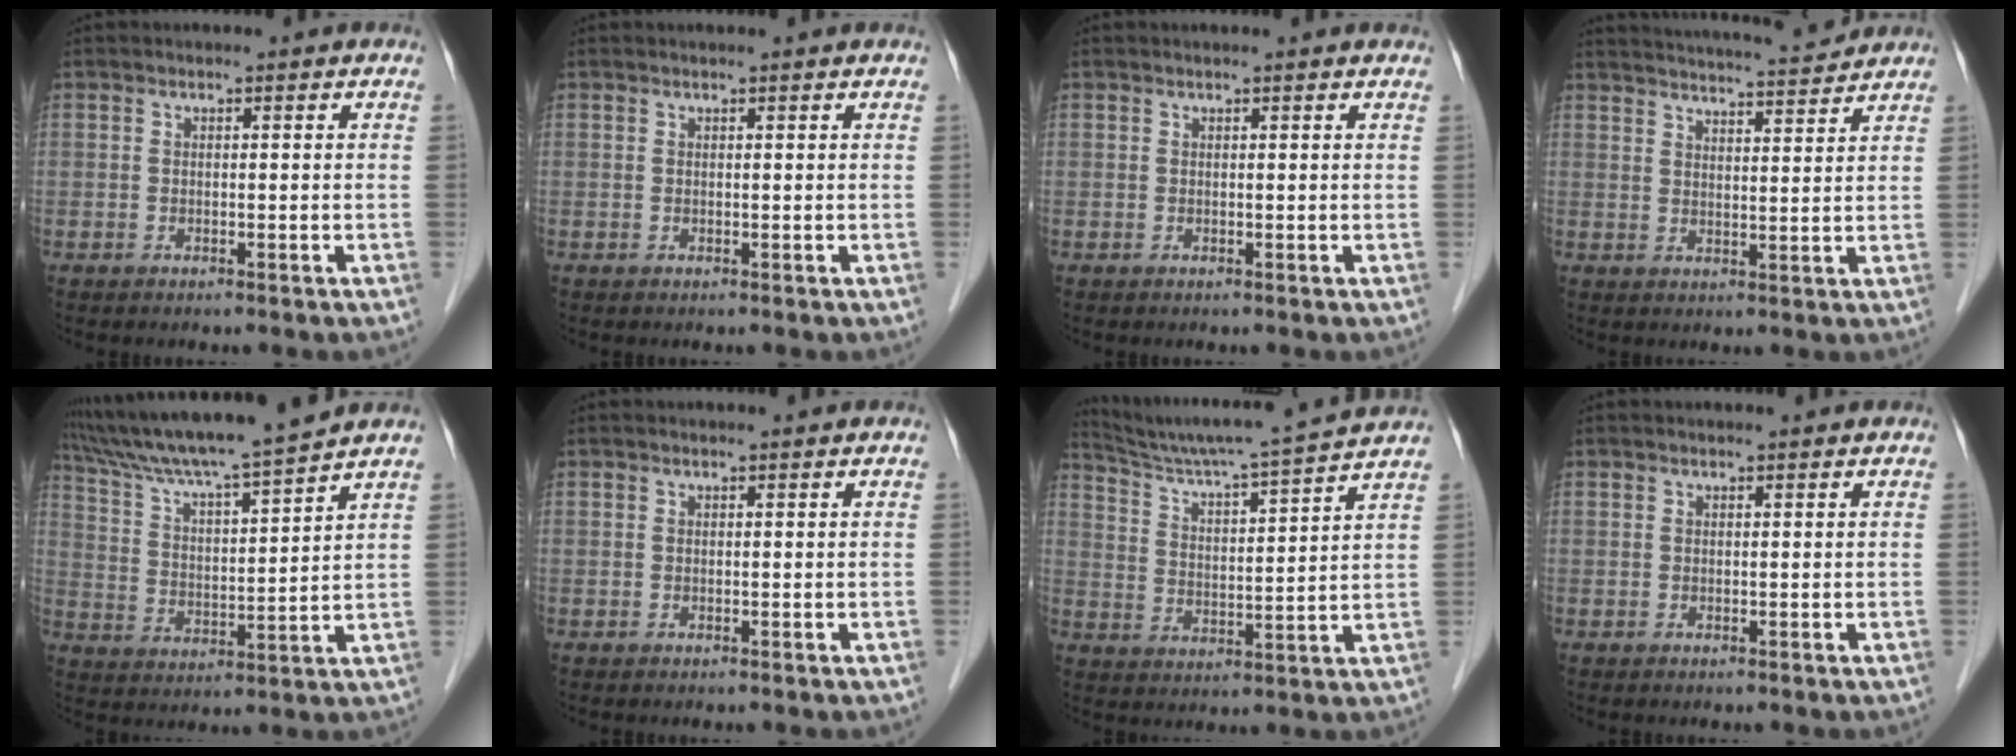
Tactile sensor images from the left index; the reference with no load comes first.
{"total": 1.7, "force": [1.6, 0.0, 0.6], "torque": [-0.010, 0.012, 0.020]}
{"total": 2.6, "force": [2.5, 0.2, 0.9], "torque": [-0.014, 0.016, 0.025]}
{"total": 12.7, "force": [12.1, 0.4, 3.8], "torque": [-0.063, 0.008, 0.168]}
{"total": 14.8, "force": [13.1, -1.3, 6.6], "torque": [-0.124, 0.010, 0.224]}
{"total": 0.8, "force": [0.7, -0.1, 0.3], "torque": [-0.006, 0.007, 0.014]}
{"total": 14.6, "force": [13.6, -2.2, 4.7], "torque": [-0.095, -0.020, 0.206]}
{"total": 1.1, "force": [1.1, -0.1, 0.4], "torque": [-0.006, 0.009, 0.019]}